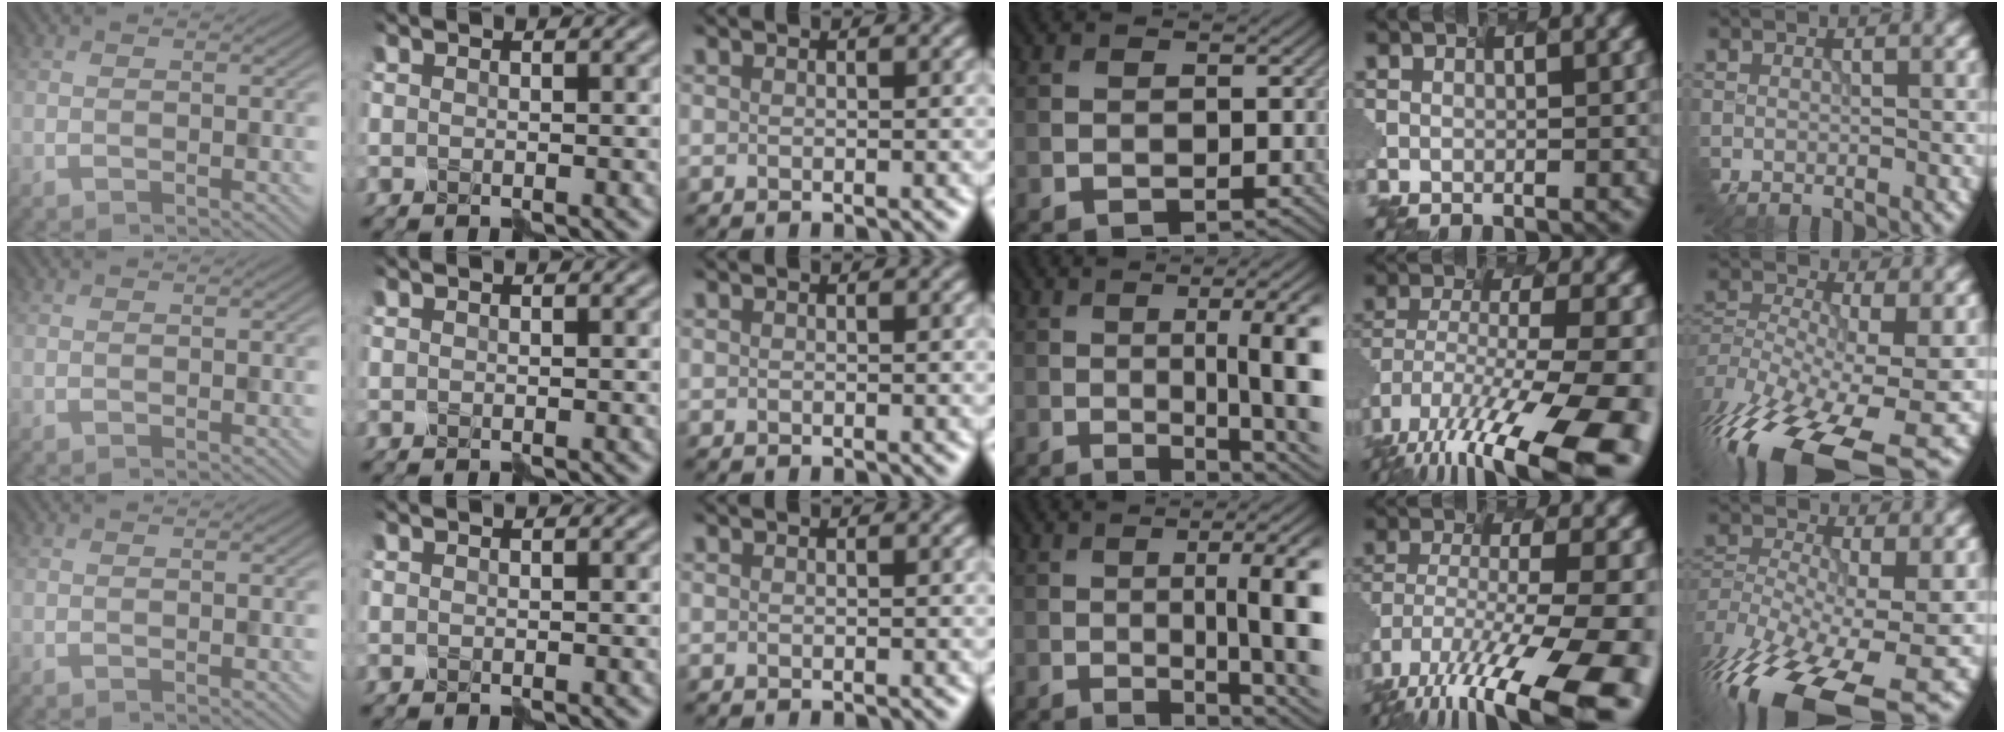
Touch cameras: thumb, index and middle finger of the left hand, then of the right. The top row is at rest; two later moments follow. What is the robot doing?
{"motion": "shake", "object": "plastic piggy bank"}